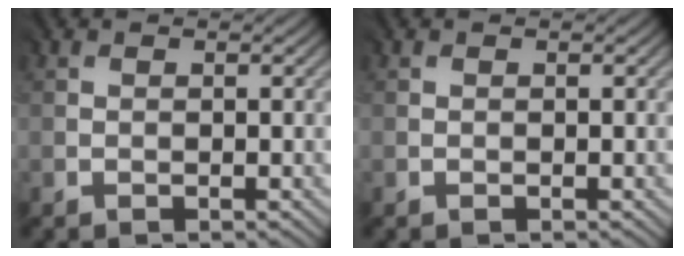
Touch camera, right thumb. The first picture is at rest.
{"total": 0.0}